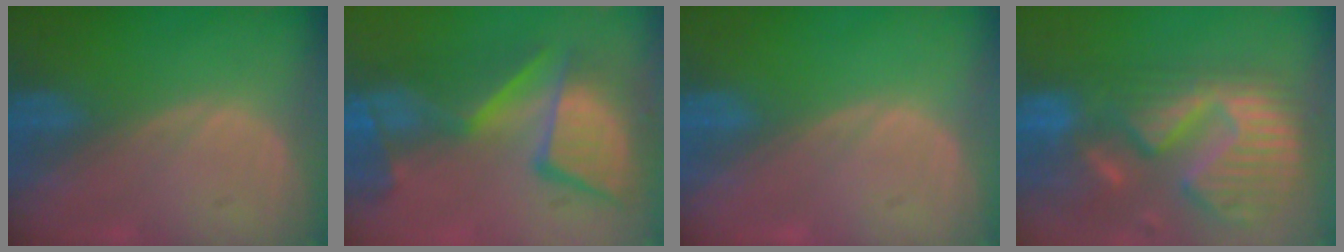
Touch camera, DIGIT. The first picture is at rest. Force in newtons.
{"total": 12.6, "press": 11.2, "slide": 5.8}
{"total": 0.0}
{"total": 14.3, "press": 11.9, "slide": 7.9}